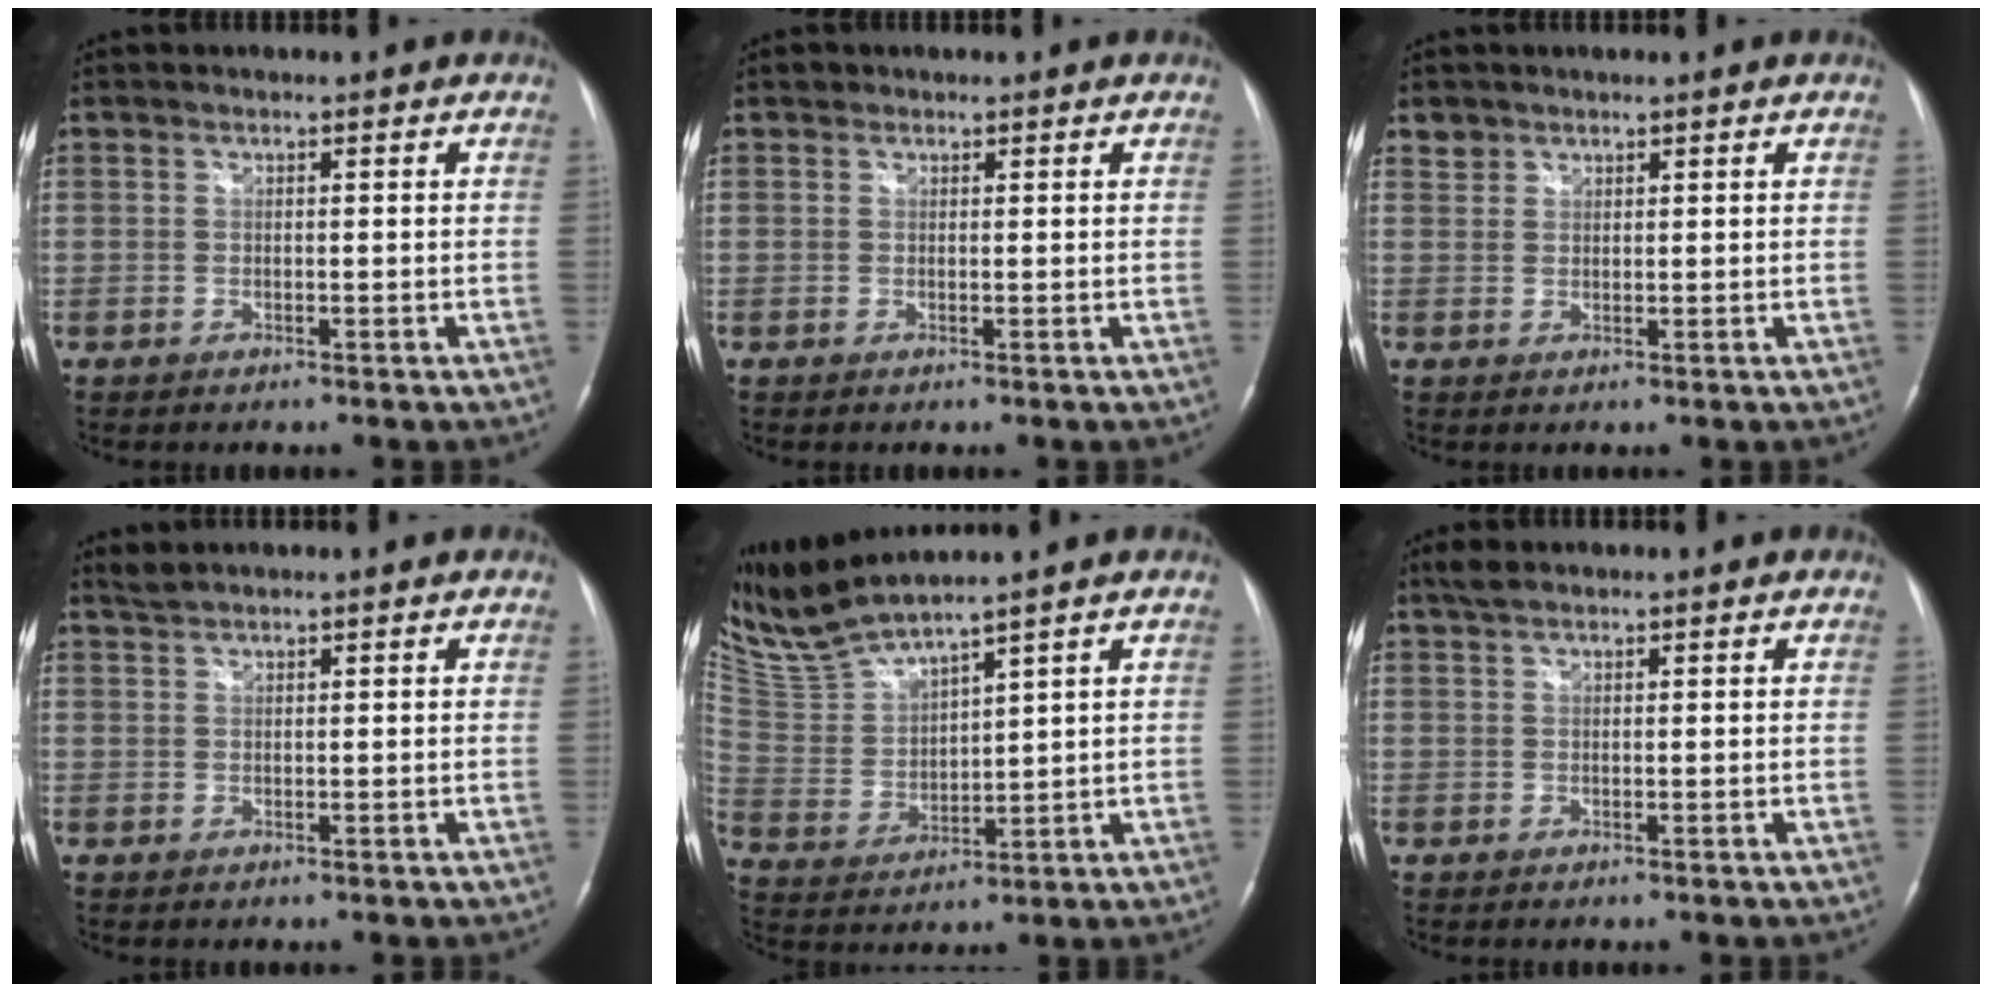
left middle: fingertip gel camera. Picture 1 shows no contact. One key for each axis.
{"total": 0.6, "fx": 0.5, "fy": 0.4, "fz": 0.0, "tx": -0.003, "ty": 0.003, "tz": 0.008}
{"total": 1.7, "fx": 1.3, "fy": 1.0, "fz": -0.2, "tx": 0.010, "ty": 0.006, "tz": 0.019}
{"total": 1.2, "fx": 1.2, "fy": -0.2, "fz": 0.2, "tx": -0.009, "ty": 0.009, "tz": 0.030}
{"total": 9.7, "fx": 8.8, "fy": -0.7, "fz": 3.8, "tx": -0.099, "ty": 0.002, "tz": 0.190}
{"total": 1.8, "fx": 1.5, "fy": 0.5, "fz": 0.9, "tx": -0.023, "ty": 0.014, "tz": 0.030}